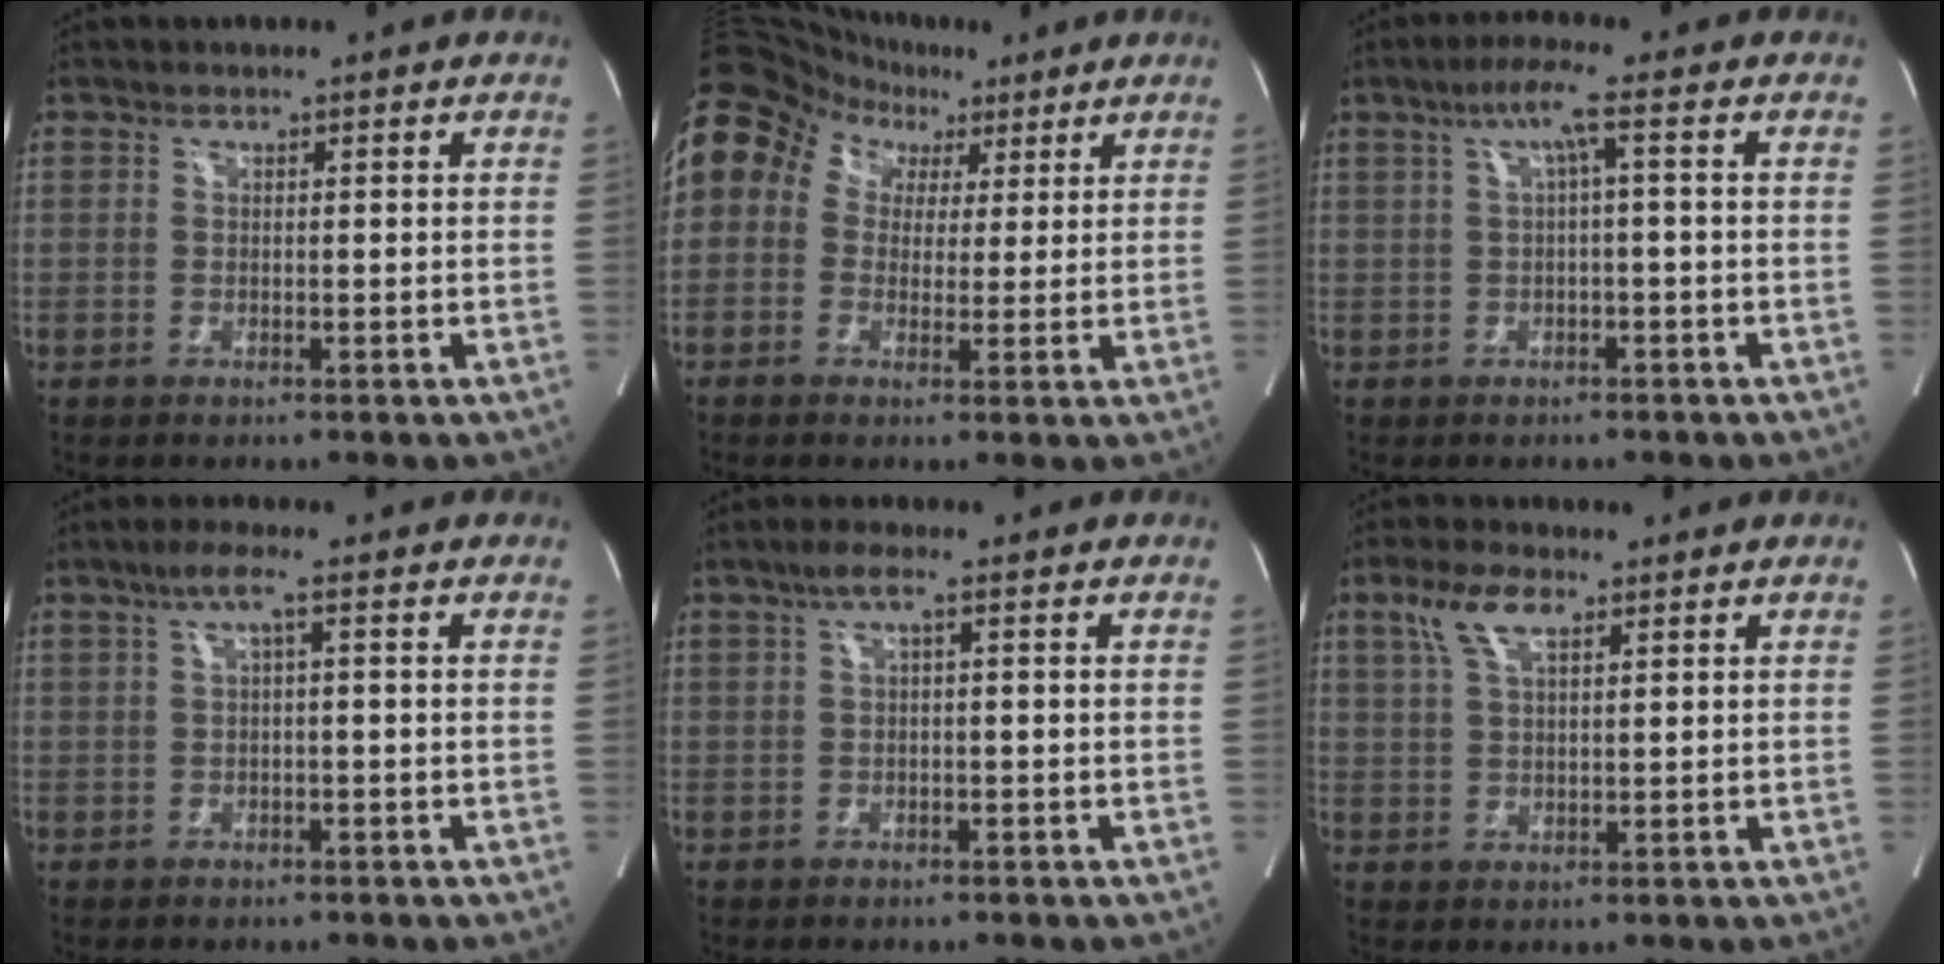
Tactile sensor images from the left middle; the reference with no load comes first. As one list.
[{"total": 12.1, "force": [5.1, 9.6, 5.4], "torque": [-0.102, 0.074, 0.084]}, {"total": 3.9, "force": [0.7, -0.5, 3.8], "torque": [-0.071, 0.015, 0.017]}, {"total": 2.8, "force": [0.9, -0.2, 2.6], "torque": [-0.054, 0.014, 0.019]}, {"total": 2.3, "force": [0.9, 0.1, 2.2], "torque": [-0.045, 0.013, 0.017]}, {"total": 5.7, "force": [3.2, 1.8, 4.4], "torque": [-0.100, 0.017, 0.066]}]